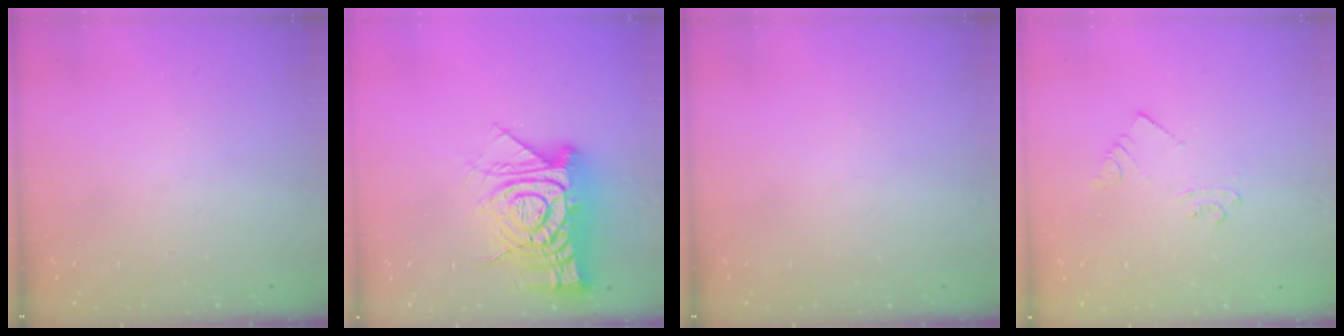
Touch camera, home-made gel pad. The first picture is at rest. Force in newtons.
{"total": 18.4, "press": 18.3, "slide": 1.8}
{"total": 0.0}
{"total": 2.5, "press": 2.5, "slide": 0.2}